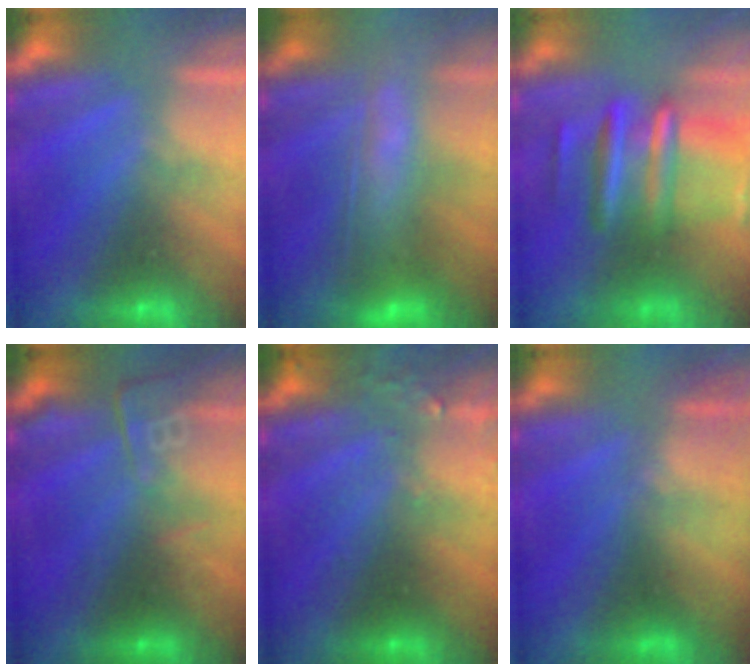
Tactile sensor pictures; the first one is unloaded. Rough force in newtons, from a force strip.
{"total": 6.6}
{"total": 9.6}
{"total": 2.7}
{"total": 3.3}
{"total": 2.8}